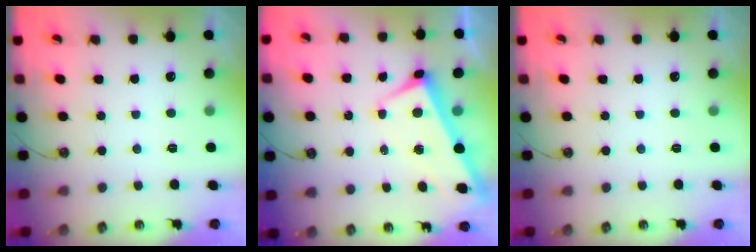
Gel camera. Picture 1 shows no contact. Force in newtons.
{"total": 1.0, "press": 0.7, "slide": 0.8}
{"total": 0.0}